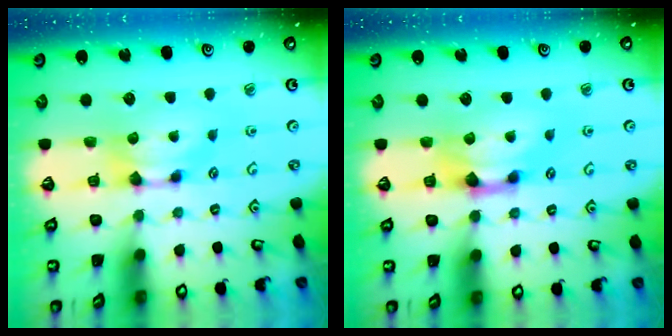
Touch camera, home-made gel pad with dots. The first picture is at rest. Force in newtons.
{"total": 1.6, "press": 0.9, "slide": 1.3}